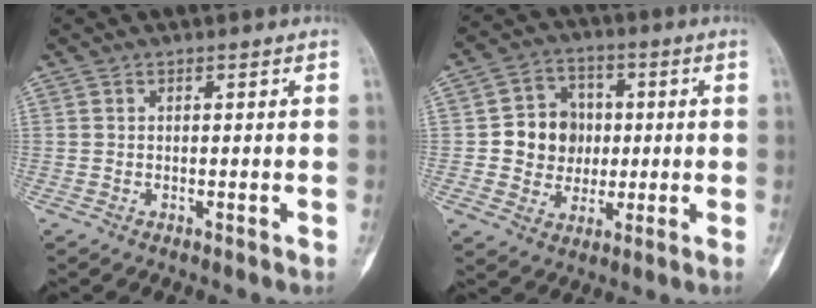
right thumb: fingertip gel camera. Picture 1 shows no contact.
{"total": 10.1, "force": [0.2, 9.1, 4.4], "torque": [-0.026, 0.012, 0.002]}